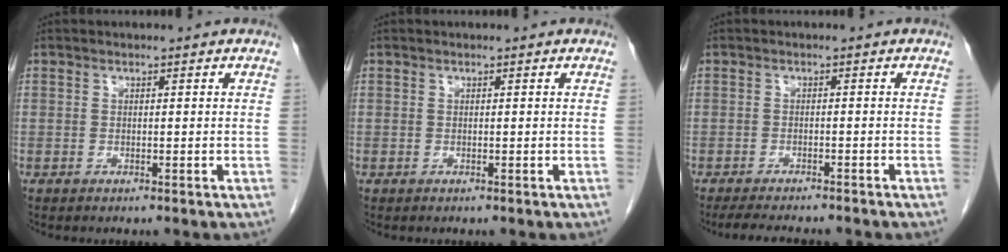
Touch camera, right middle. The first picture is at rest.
{"total": 0.0}
{"total": 8.1, "force": [-7.1, 1.3, 3.7], "torque": [-0.051, -0.010, -0.100]}